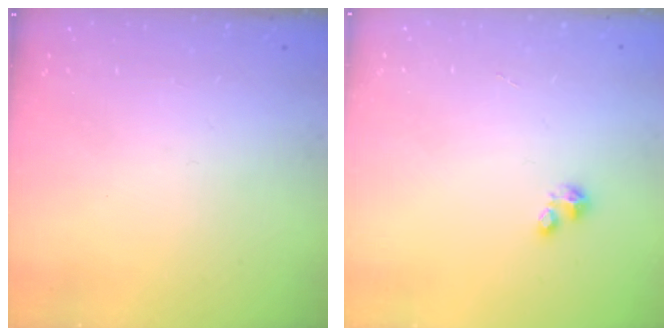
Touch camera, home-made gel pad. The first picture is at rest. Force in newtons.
{"total": 0.9, "press": 0.9, "slide": 0.1}